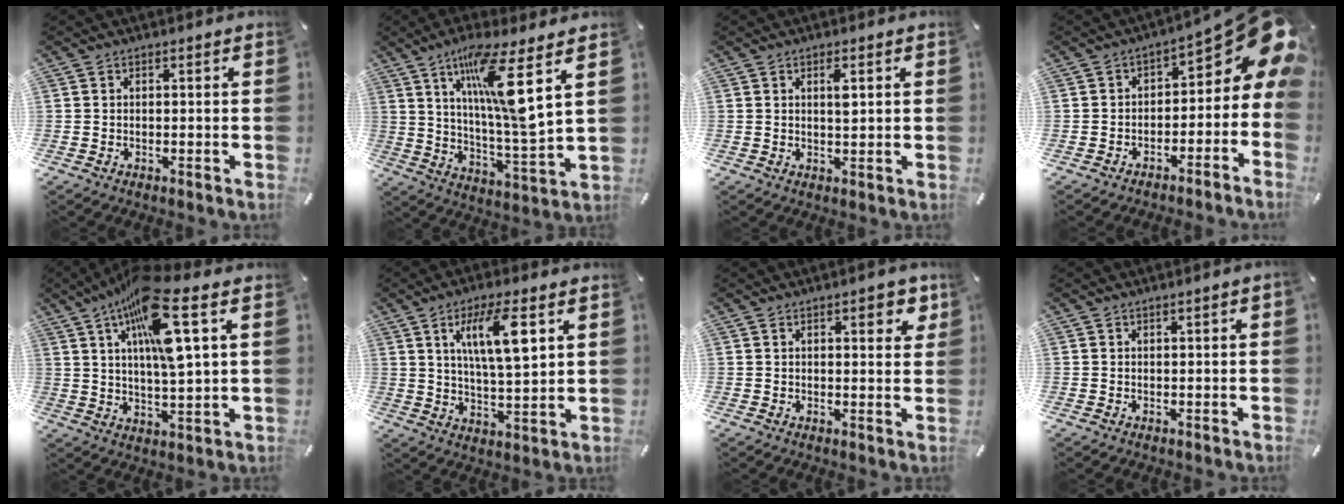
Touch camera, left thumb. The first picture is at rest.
{"total": 16.0, "force": [7.8, 1.5, 13.9], "torque": [-0.270, -0.043, 0.109]}
{"total": 2.4, "force": [0.9, 0.6, 2.2], "torque": [-0.039, -0.001, 0.011]}
{"total": 12.3, "force": [3.8, 6.4, 9.8], "torque": [-0.115, -0.036, 0.063]}
{"total": 17.3, "force": [7.9, 4.3, 14.7], "torque": [-0.255, -0.029, 0.123]}
{"total": 12.2, "force": [5.3, 3.3, 10.5], "torque": [-0.191, -0.007, 0.085]}
{"total": 4.8, "force": [2.4, 1.9, 3.6], "torque": [-0.044, -0.008, 0.035]}
{"total": 0.9, "force": [0.2, 0.0, 0.8], "torque": [-0.015, -0.001, 0.004]}